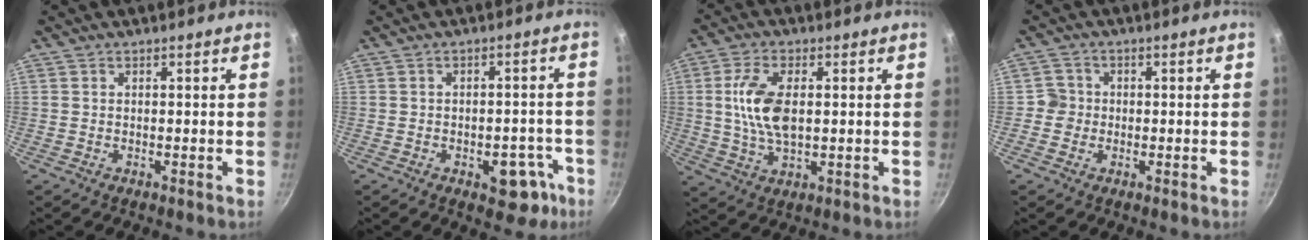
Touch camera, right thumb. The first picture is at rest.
{"total": 7.6, "force": [-3.7, 4.2, 5.1], "torque": [-0.035, 0.033, -0.039]}
{"total": 10.3, "force": [1.2, 5.1, 8.8], "torque": [-0.187, -0.003, 0.026]}
{"total": 3.0, "force": [-0.5, 2.9, 0.4], "torque": [0.014, 0.010, -0.015]}